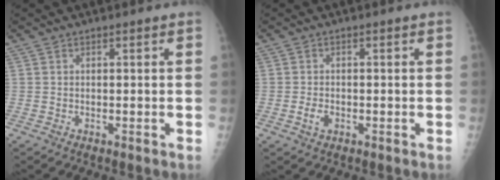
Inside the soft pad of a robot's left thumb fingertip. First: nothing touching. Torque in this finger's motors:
{"motor_torque": [-0.15, 0.10, 0.14, 0.06, 0.00]}